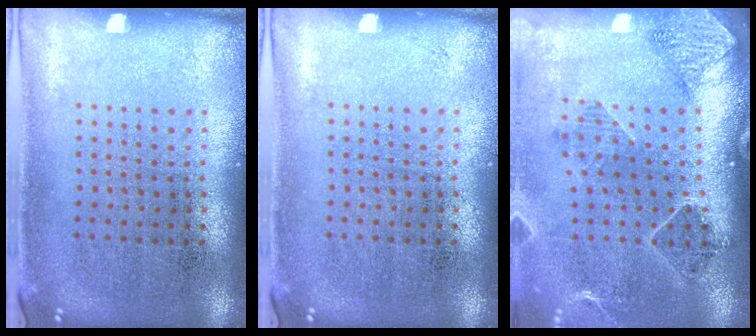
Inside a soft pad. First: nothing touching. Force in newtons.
{"total": 0.0}
{"total": 1.6, "press": 1.6, "slide": 0.2}